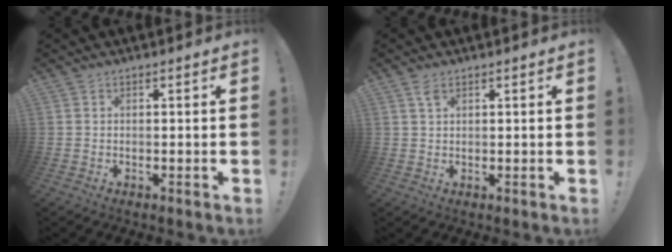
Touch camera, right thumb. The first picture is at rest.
{"total": 2.5, "force": [1.4, 1.0, 1.8], "torque": [-0.034, -0.002, 0.026]}